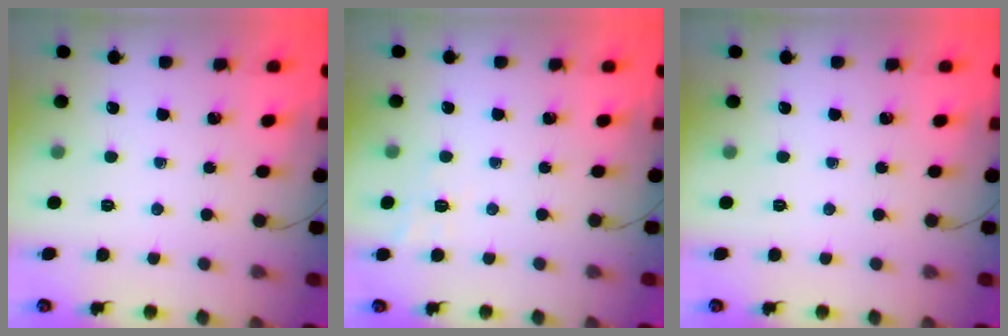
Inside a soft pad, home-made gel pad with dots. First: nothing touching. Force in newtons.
{"total": 6.9, "press": 6.6, "slide": 2.1}
{"total": 0.0}